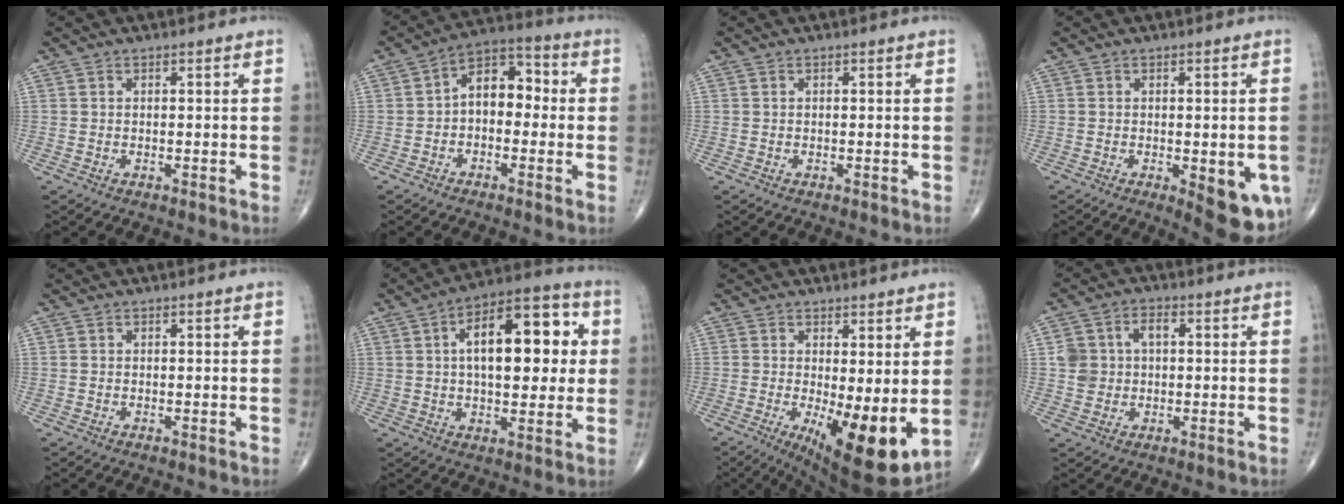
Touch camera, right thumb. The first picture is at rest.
{"total": 8.9, "force": [-0.4, 5.8, 6.7], "torque": [-0.076, 0.037, -0.024]}
{"total": 0.0}
{"total": 9.7, "force": [-2.8, 3.6, 8.5], "torque": [-0.084, -0.012, -0.028]}
{"total": 0.0}
{"total": 18.3, "force": [3.4, 8.9, 15.7], "torque": [-0.200, 0.018, 0.044]}
{"total": 12.4, "force": [-1.3, 3.9, 11.7], "torque": [-0.172, -0.030, -0.008]}
{"total": 6.5, "force": [0.8, 5.0, 4.0], "torque": [-0.062, 0.016, 0.016]}